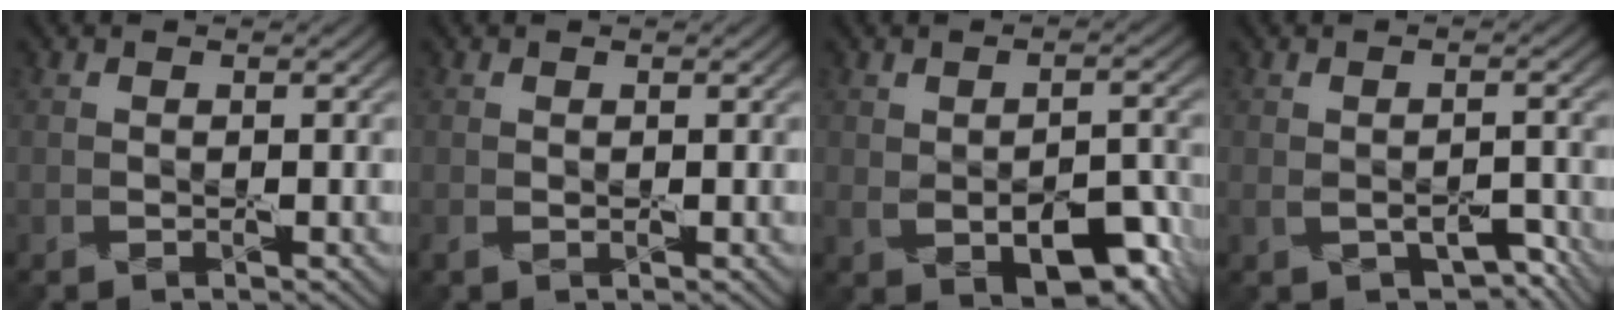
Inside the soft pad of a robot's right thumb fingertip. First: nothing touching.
{"total": 0.7, "force": [-0.1, 0.5, 0.5], "torque": [-0.015, -0.004, -0.002]}
{"total": 7.7, "force": [-2.7, 4.1, 5.9], "torque": [-0.096, -0.016, -0.030]}
{"total": 4.2, "force": [-2.0, 2.3, 2.8], "torque": [-0.048, -0.012, -0.025]}